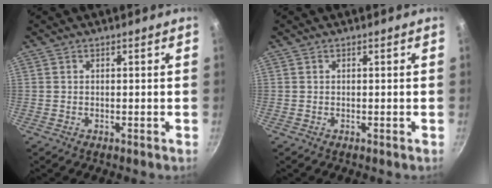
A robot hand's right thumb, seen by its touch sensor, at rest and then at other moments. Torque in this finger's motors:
{"motor_torque": [-0.05, -0.05, 0.02, 0.01, 0.00]}